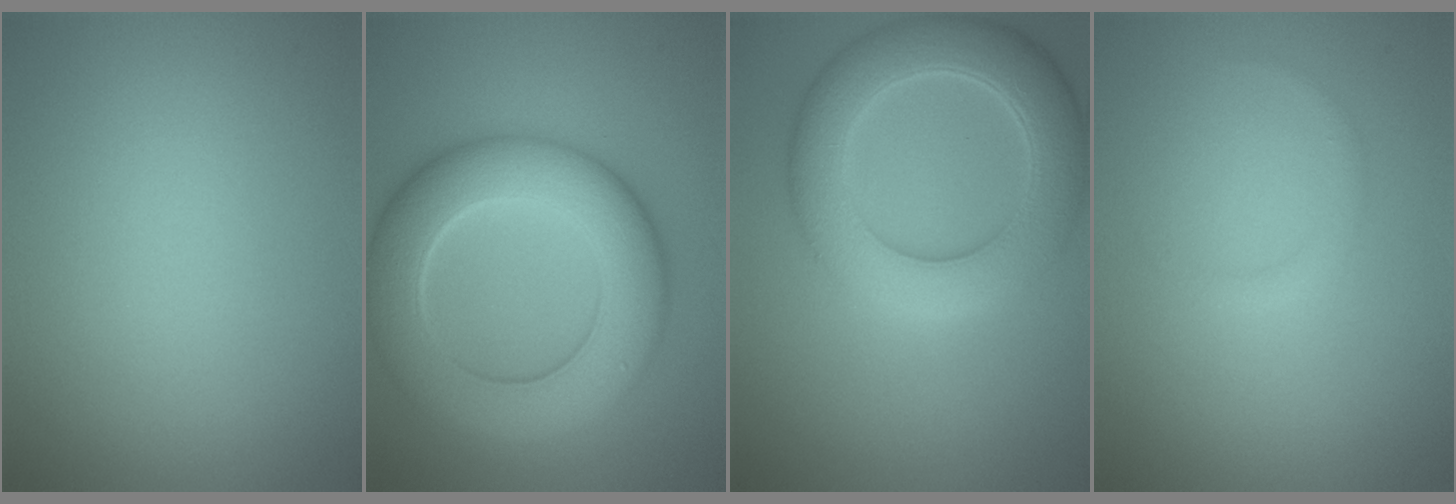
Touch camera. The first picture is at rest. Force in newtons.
{"total": 10.2, "press": 10.1, "slide": 0.6}
{"total": 7.6, "press": 7.6, "slide": 0.2}
{"total": 0.8, "press": 0.8, "slide": 0.2}